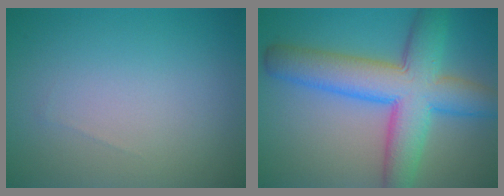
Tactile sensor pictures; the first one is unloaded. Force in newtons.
{"total": 9.5, "press": 9.4, "slide": 0.3}